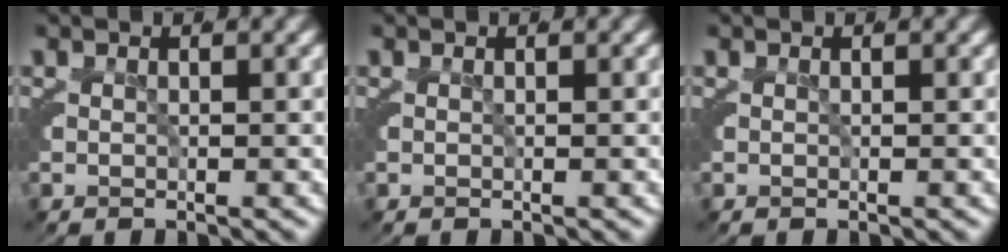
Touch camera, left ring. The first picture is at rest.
{"total": 0.0}
{"total": 0.0}